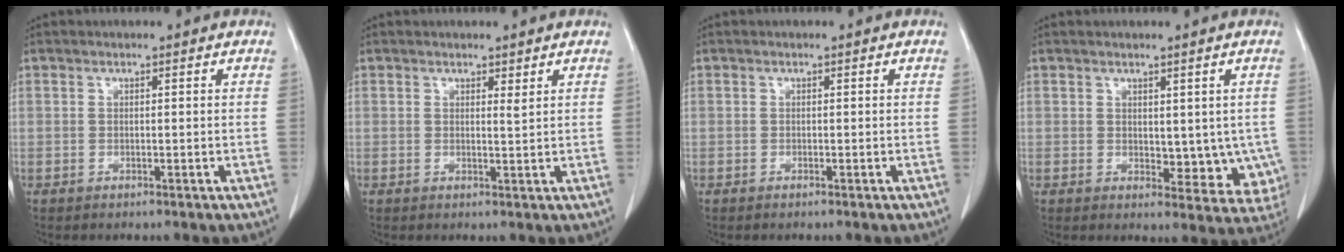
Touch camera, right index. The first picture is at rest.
{"total": 0.9, "force": [0.7, 0.1, 0.5], "torque": [-0.010, -0.007, 0.011]}
{"total": 0.0}
{"total": 6.9, "force": [0.2, 4.0, 5.6], "torque": [-0.041, -0.011, 0.010]}